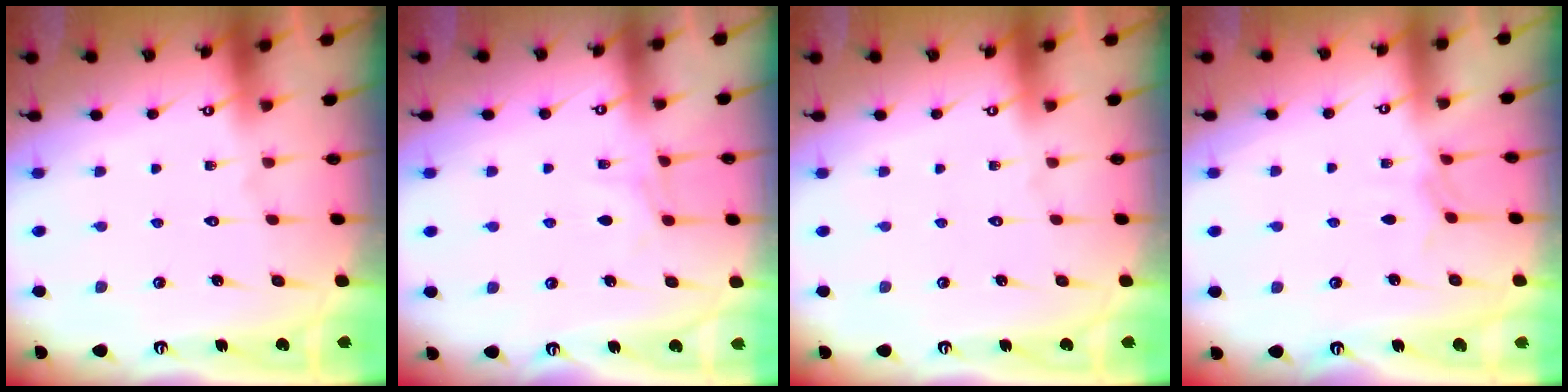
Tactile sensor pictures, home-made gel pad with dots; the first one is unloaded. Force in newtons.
{"total": 5.4, "press": 5.4, "slide": 0.5}
{"total": 0.0}
{"total": 3.5, "press": 3.5, "slide": 0.5}